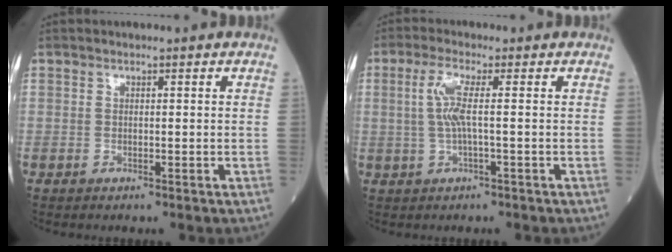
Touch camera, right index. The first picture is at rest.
{"total": 4.2, "force": [0.4, 0.2, 4.2], "torque": [-0.097, 0.007, 0.007]}